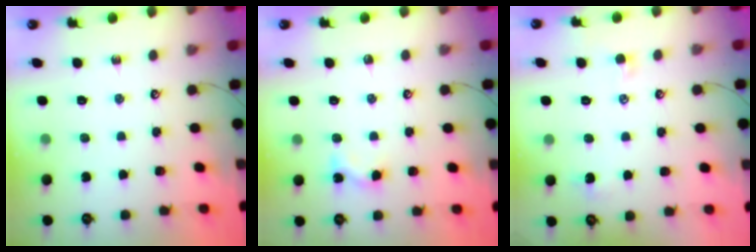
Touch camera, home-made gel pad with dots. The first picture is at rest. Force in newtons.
{"total": 3.7, "press": 3.7, "slide": 0.3}
{"total": 0.0}